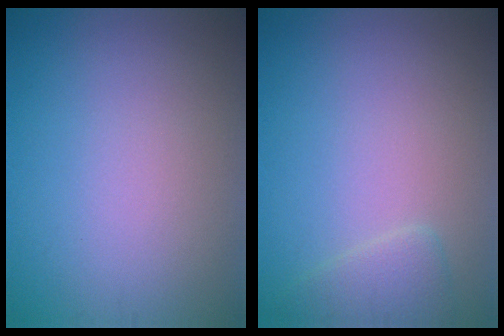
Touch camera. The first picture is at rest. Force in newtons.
{"total": 1.9, "press": 1.9, "slide": 0.2}